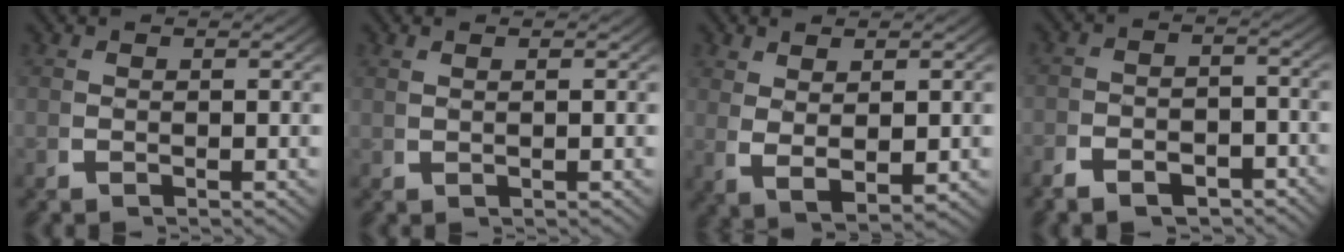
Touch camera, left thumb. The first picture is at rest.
{"total": 1.1, "force": [0.6, -0.4, 0.8], "torque": [-0.018, 0.003, 0.017]}
{"total": 4.6, "force": [0.5, 2.3, 4.0], "torque": [-0.090, -0.019, 0.031]}
{"total": 3.2, "force": [-2.7, 1.3, 1.1], "torque": [-0.007, -0.008, -0.050]}